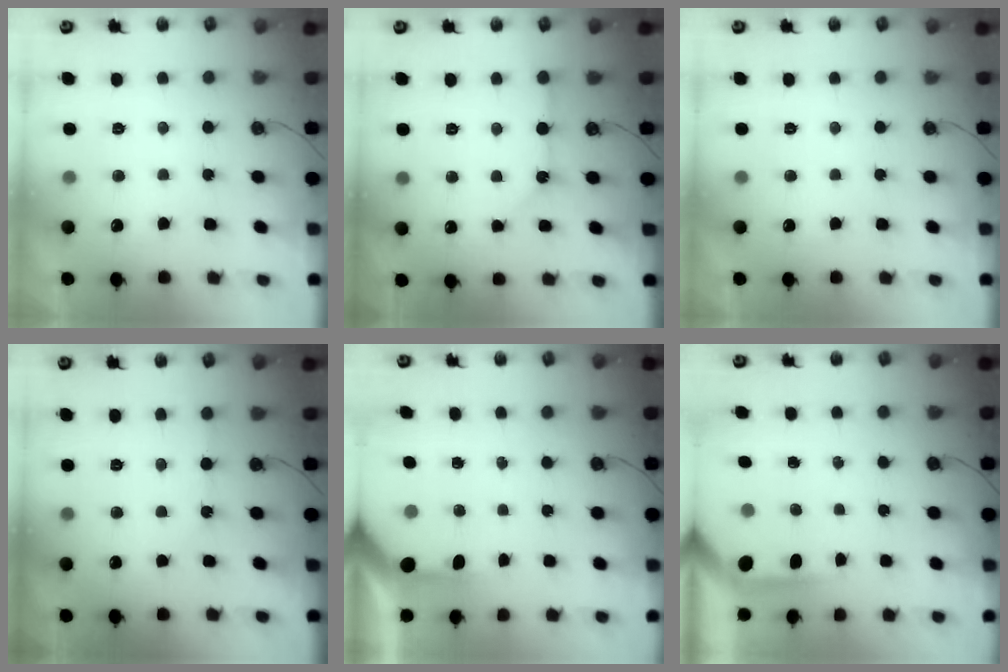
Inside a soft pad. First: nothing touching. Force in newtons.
{"total": 2.3, "press": 2.3, "slide": 0.3}
{"total": 0.0}
{"total": 2.4, "press": 2.4, "slide": 0.2}
{"total": 3.9, "press": 3.9, "slide": 0.2}
{"total": 3.6, "press": 3.6, "slide": 0.4}